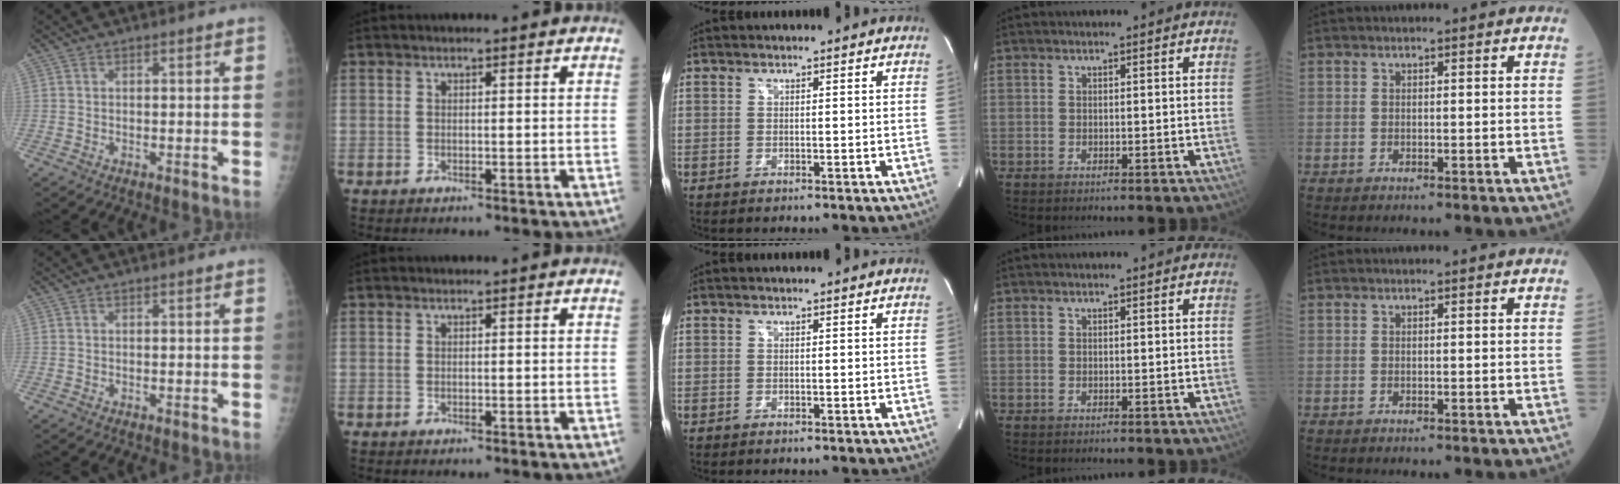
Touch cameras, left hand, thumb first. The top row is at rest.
{}